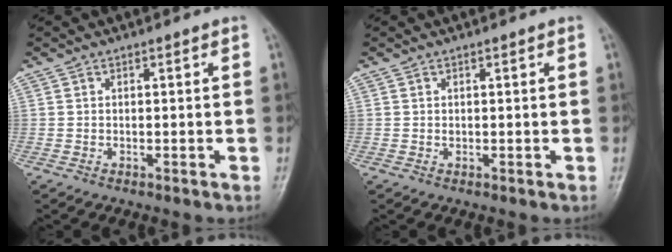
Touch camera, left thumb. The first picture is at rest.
{"total": 0.7, "force": [0.3, 0.3, 0.5], "torque": [-0.005, 0.000, 0.006]}